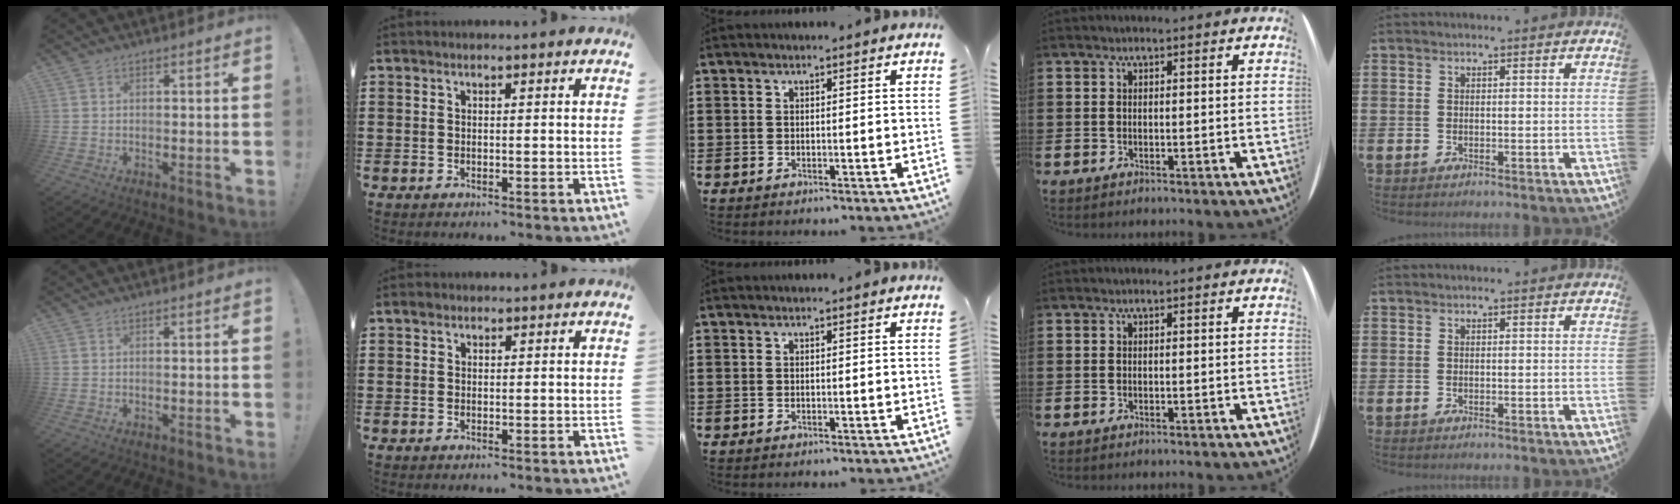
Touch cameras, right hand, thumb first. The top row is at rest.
{"index": {"total": 0.8, "force": [0.5, 0.6, 0.3], "torque": [-0.007, 0.003, 0.009]}}